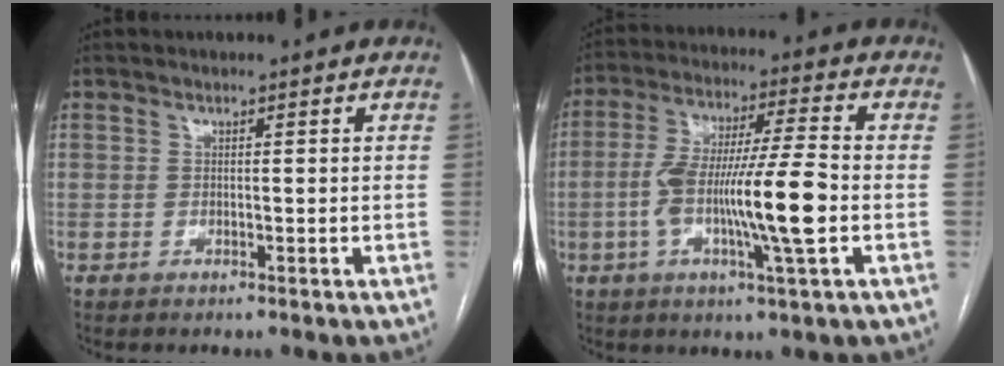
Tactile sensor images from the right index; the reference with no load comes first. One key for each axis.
{"total": 13.9, "fx": -2.9, "fy": 0.5, "fz": 13.6, "tx": -0.254, "ty": 0.000, "tz": -0.056}